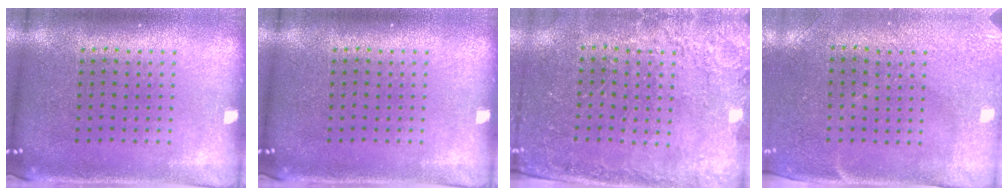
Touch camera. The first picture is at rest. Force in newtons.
{"total": 0.0}
{"total": 2.5, "press": 2.4, "slide": 0.7}
{"total": 2.9, "press": 2.4, "slide": 1.6}